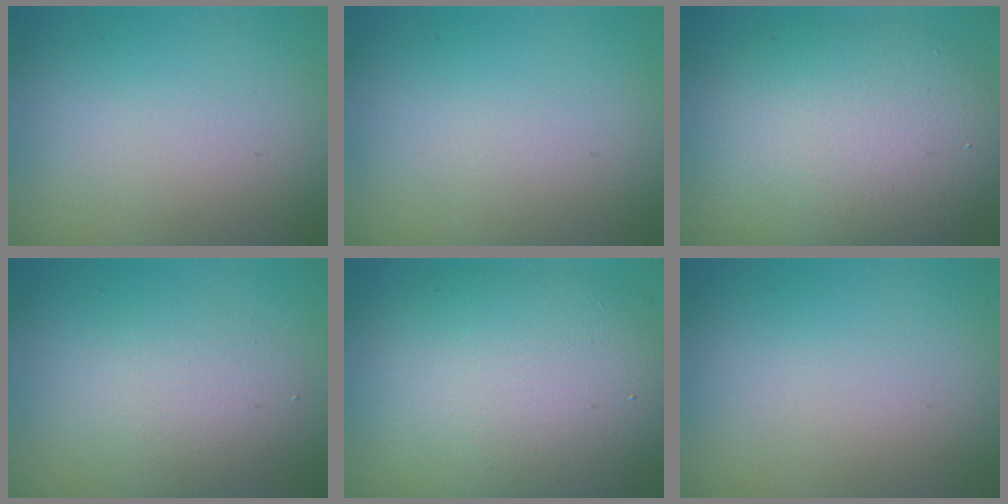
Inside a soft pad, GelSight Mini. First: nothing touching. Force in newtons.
{"total": 0.0}
{"total": 8.3, "press": 8.3, "slide": 0.3}
{"total": 2.7, "press": 2.7, "slide": 0.1}
{"total": 10.3, "press": 10.2, "slide": 0.6}
{"total": 0.0}